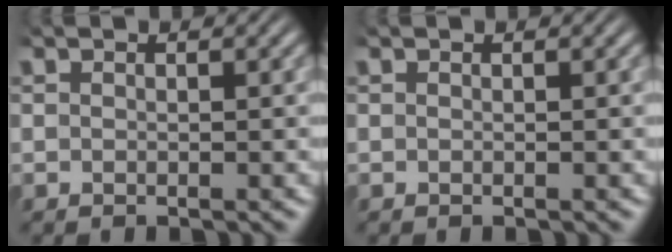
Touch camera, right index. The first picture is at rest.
{"total": 0.0}